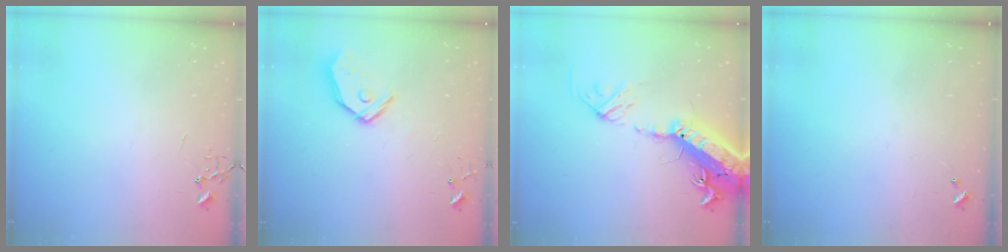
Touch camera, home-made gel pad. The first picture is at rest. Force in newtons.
{"total": 12.4, "press": 12.2, "slide": 1.9}
{"total": 23.3, "press": 22.7, "slide": 5.2}
{"total": 0.0}